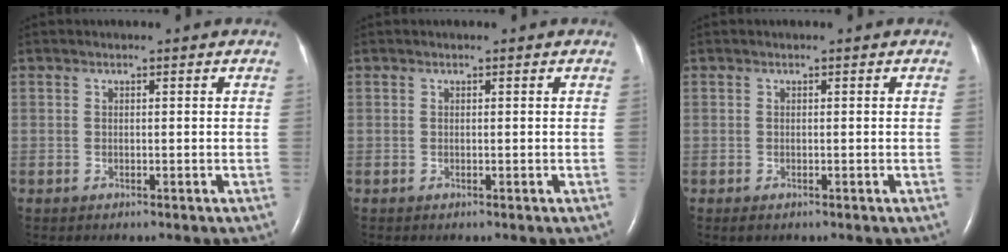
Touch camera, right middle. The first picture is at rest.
{"total": 0.0}
{"total": 0.6, "force": [-0.4, 0.3, 0.4], "torque": [-0.005, -0.001, -0.002]}